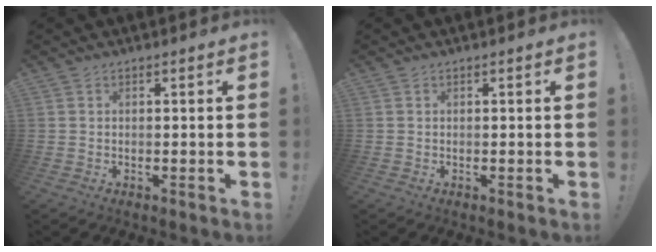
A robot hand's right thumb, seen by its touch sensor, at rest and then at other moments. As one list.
[{"total": 0.0}]